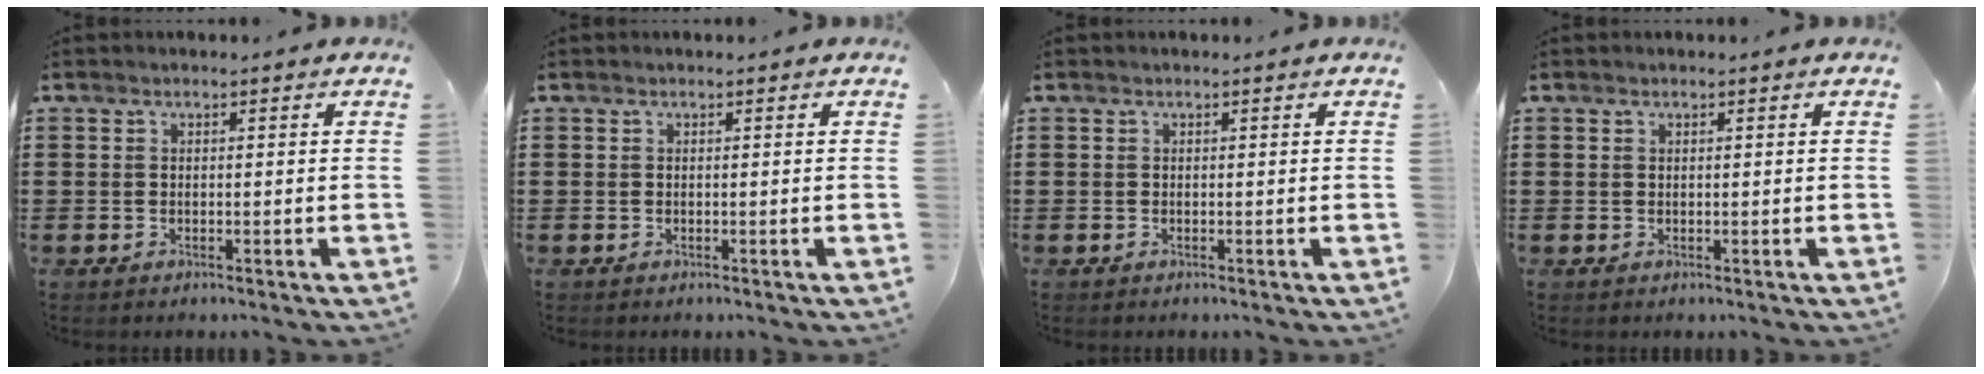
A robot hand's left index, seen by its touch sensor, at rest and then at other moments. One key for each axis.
{"total": 0.0}
{"total": 0.0}
{"total": 0.0}